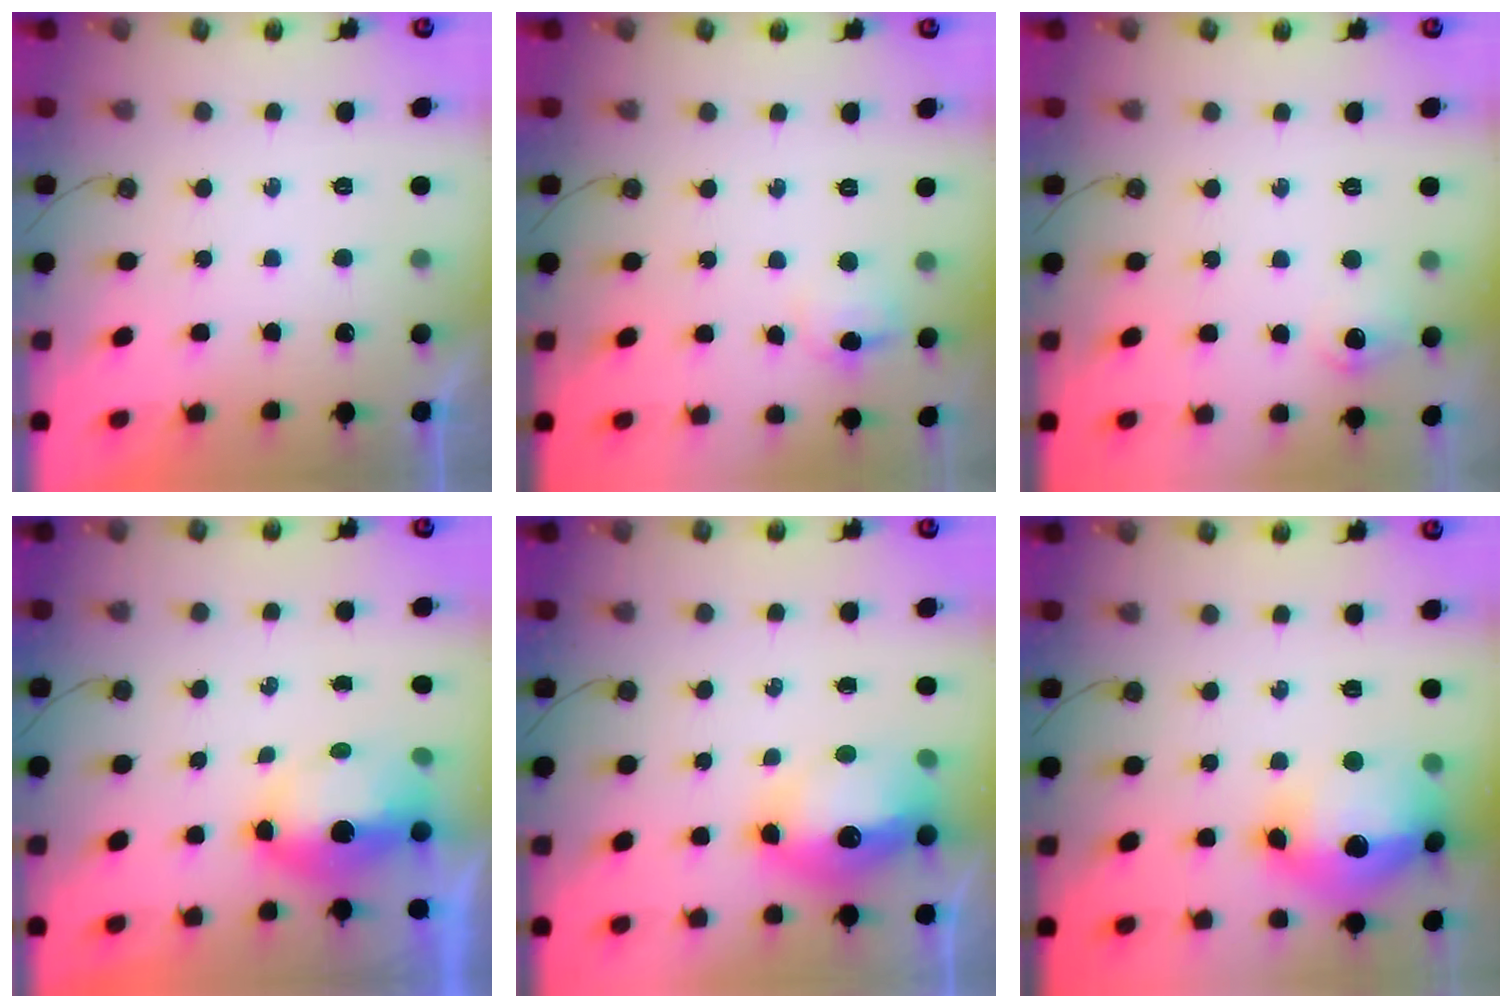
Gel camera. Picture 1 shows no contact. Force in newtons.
{"total": 5.5, "press": 5.3, "slide": 1.2}
{"total": 6.9, "press": 6.9, "slide": 0.4}
{"total": 11.1, "press": 9.2, "slide": 6.3}
{"total": 14.3, "press": 14.2, "slide": 1.3}
{"total": 22.1, "press": 19.7, "slide": 10.2}